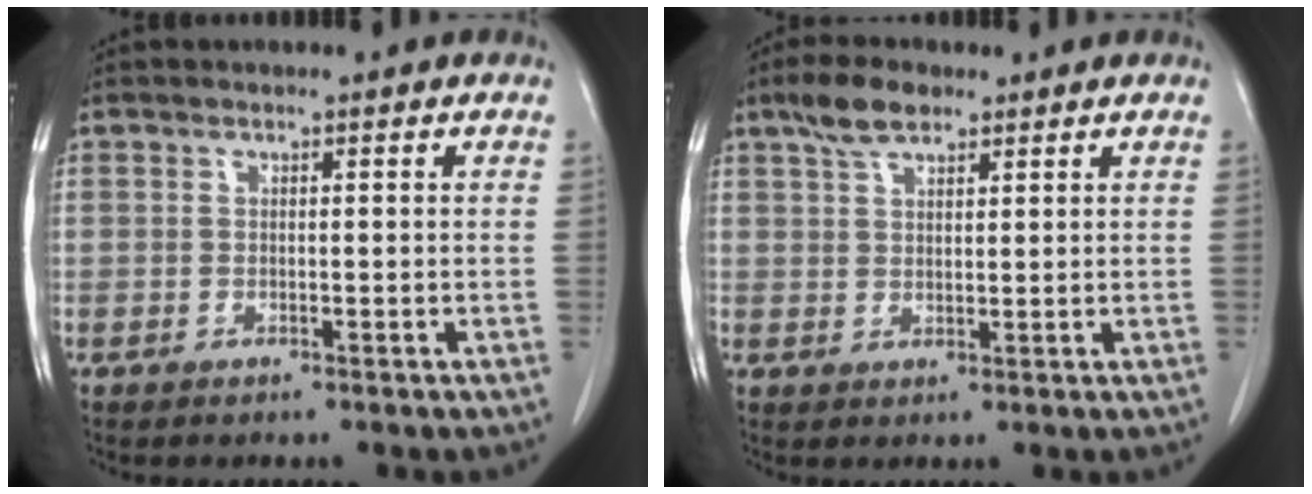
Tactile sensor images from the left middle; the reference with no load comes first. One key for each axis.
{"total": 4.9, "fx": 3.5, "fy": 1.9, "fz": 2.9, "tx": -0.061, "ty": 0.011, "tz": 0.068}